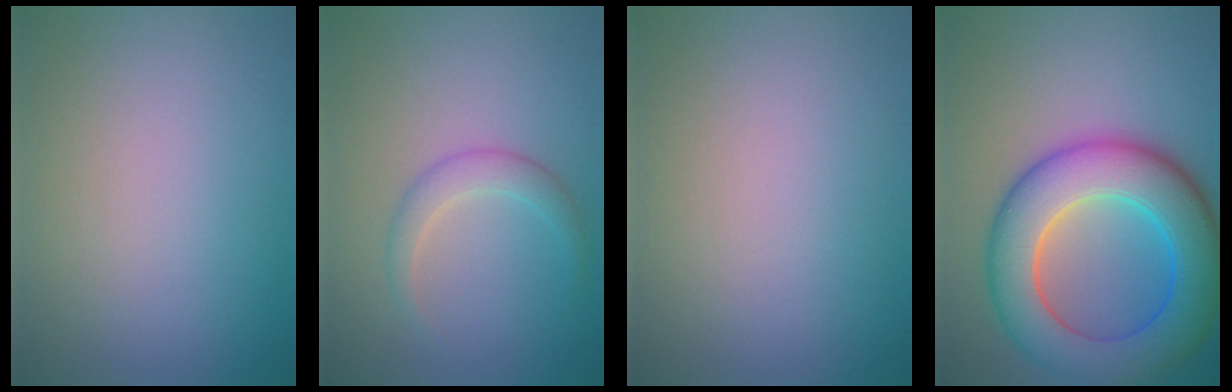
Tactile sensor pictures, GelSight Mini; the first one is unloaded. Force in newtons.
{"total": 2.1, "press": 2.1, "slide": 0.1}
{"total": 0.0}
{"total": 11.1, "press": 11.1, "slide": 0.5}